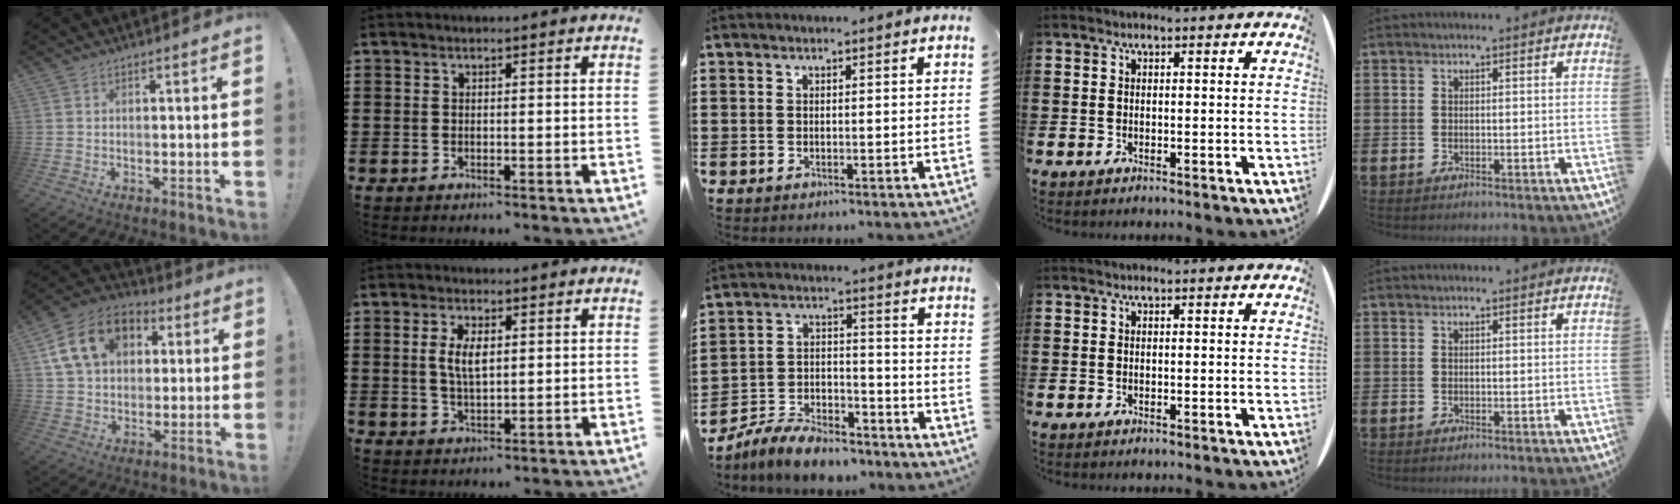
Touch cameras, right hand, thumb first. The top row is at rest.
{"thumb": {"total": 16.8, "force": [5.7, 12.4, 9.7], "torque": [-0.150, -0.001, 0.114]}, "index": {"total": 4.5, "force": [0.8, 2.0, 4.0], "torque": [-0.082, 0.010, 0.011]}, "middle": {"total": 7.9, "force": [-7.4, 1.8, 2.2], "torque": [-0.046, 0.017, -0.144]}}